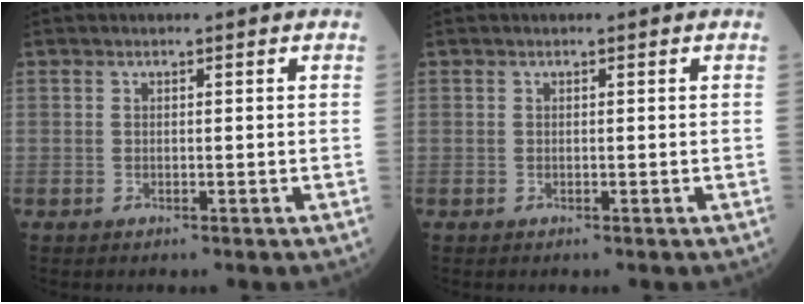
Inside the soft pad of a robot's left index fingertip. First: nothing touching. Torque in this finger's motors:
{"motor_torque": [0.00, 0.00, 0.02, -0.01]}